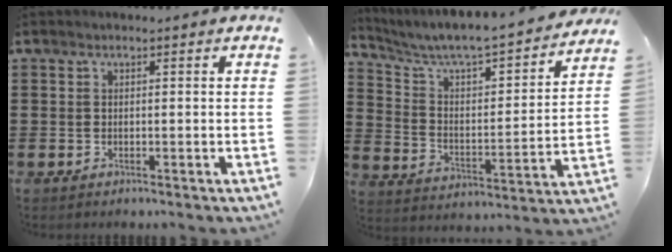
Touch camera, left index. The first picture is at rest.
{"total": 5.2, "force": [4.6, 0.6, 2.2], "torque": [-0.068, -0.046, 0.071]}